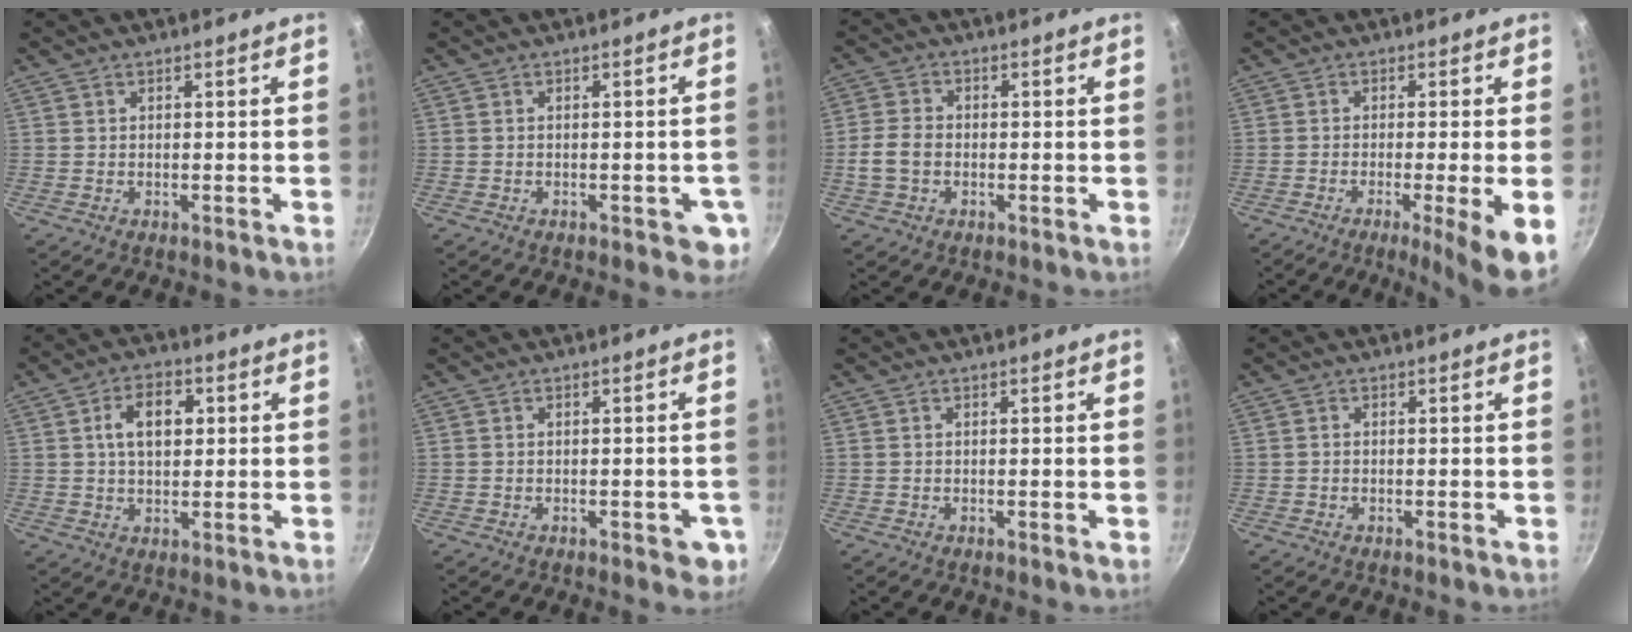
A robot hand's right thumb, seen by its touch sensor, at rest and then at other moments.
{"total": 4.4, "force": [-1.3, 2.3, 3.5], "torque": [-0.018, 0.011, -0.013]}
{"total": 5.6, "force": [-1.1, 4.1, 3.6], "torque": [-0.069, 0.015, -0.026]}
{"total": 8.6, "force": [-3.0, 0.3, 8.0], "torque": [-0.124, -0.001, -0.045]}
{"total": 8.4, "force": [1.8, 5.3, 6.3], "torque": [-0.086, 0.007, 0.024]}
{"total": 4.2, "force": [-1.5, 2.0, 3.4], "torque": [-0.019, 0.009, -0.017]}
{"total": 0.0}
{"total": 0.5, "force": [-0.1, 0.3, 0.4], "torque": [-0.007, 0.004, -0.003]}